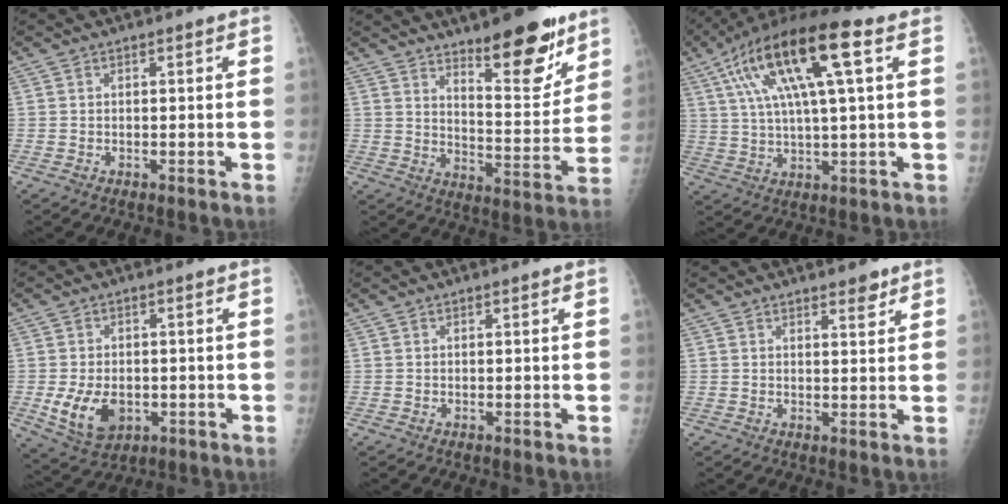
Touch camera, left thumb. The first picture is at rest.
{"total": 15.9, "force": [10.9, 4.8, 10.5], "torque": [-0.106, -0.081, 0.170]}
{"total": 19.3, "force": [7.2, 4.8, 17.2], "torque": [-0.327, 0.015, 0.123]}
{"total": 9.4, "force": [-2.3, 6.4, 6.5], "torque": [-0.104, 0.002, -0.025]}
{"total": 0.0}
{"total": 2.9, "force": [2.0, 1.1, 1.6], "torque": [-0.009, -0.012, 0.028]}